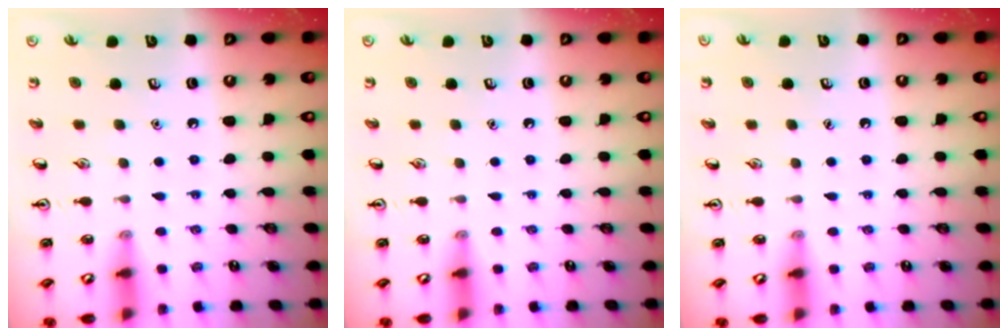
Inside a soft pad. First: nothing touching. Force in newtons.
{"total": 0.0}
{"total": 0.0}